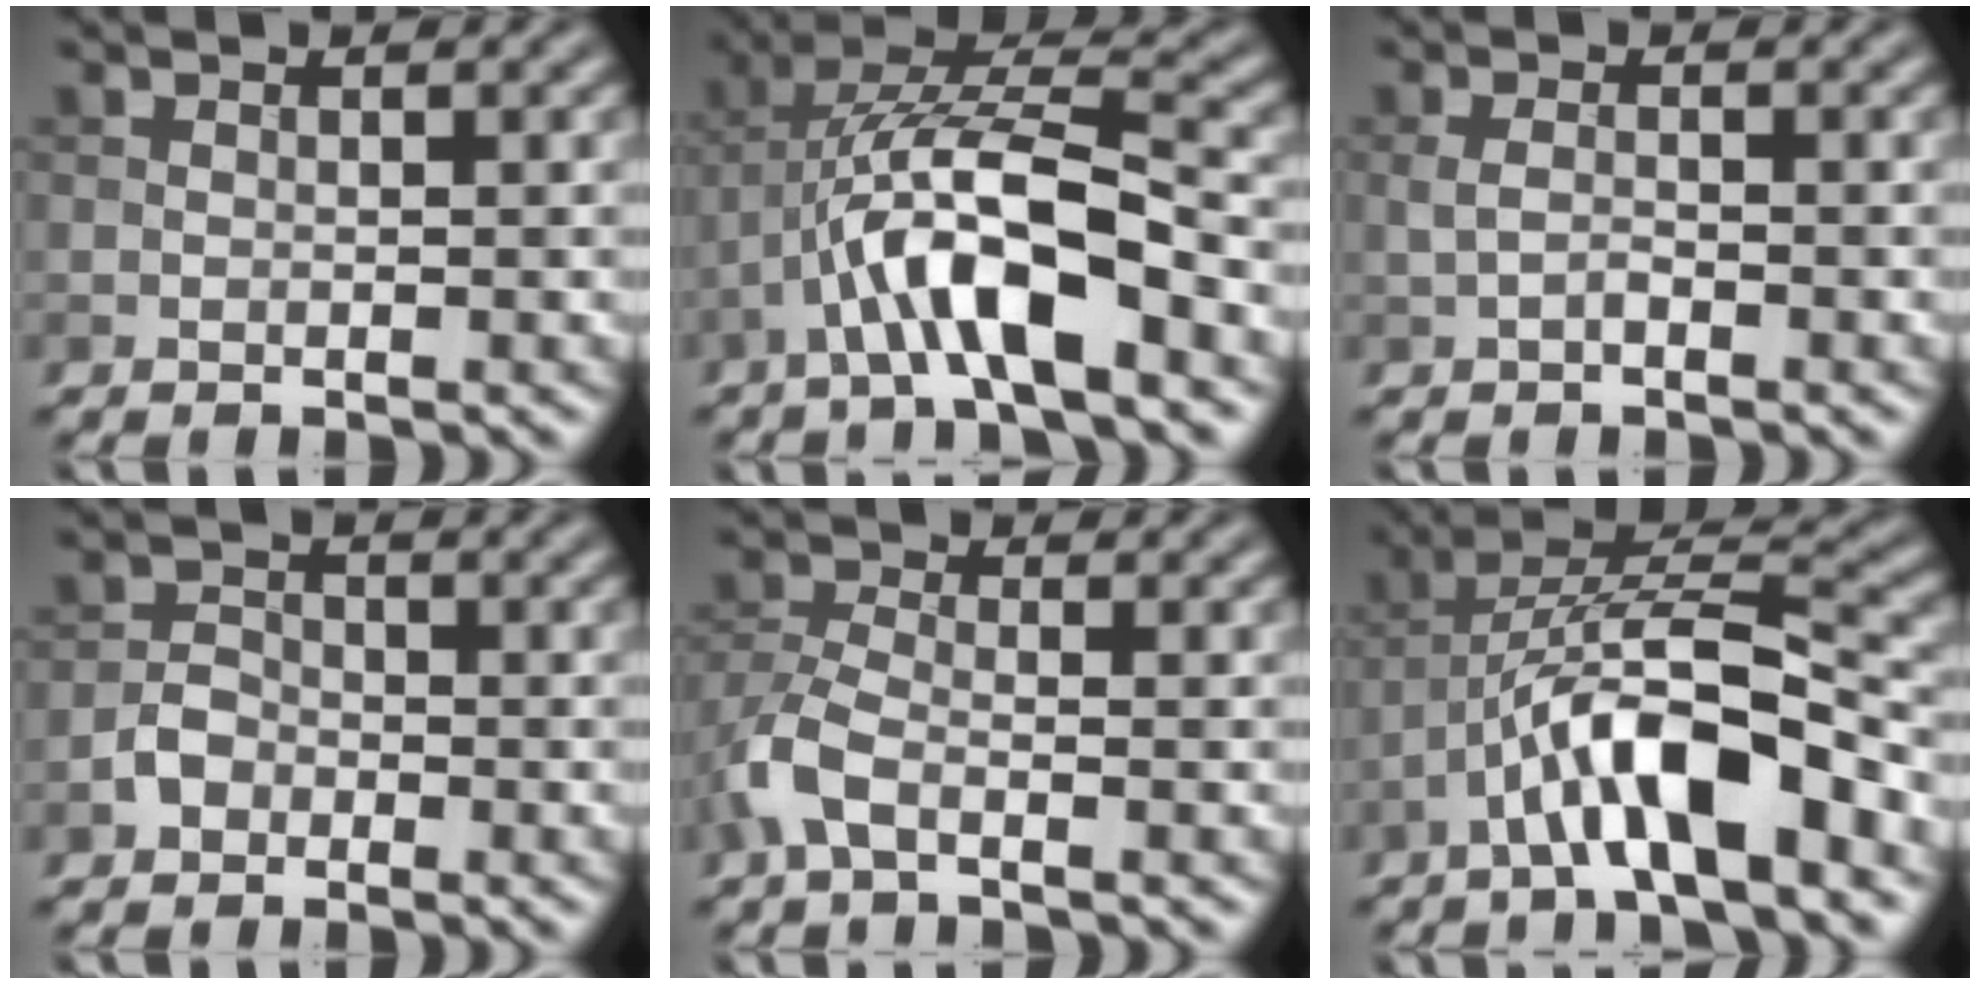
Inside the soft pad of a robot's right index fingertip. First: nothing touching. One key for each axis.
{"total": 8.6, "fx": -3.5, "fy": 2.5, "fz": 7.5, "tx": -0.139, "ty": 0.017, "tz": -0.065}
{"total": 1.1, "fx": -0.3, "fy": 0.4, "fz": 1.0, "tx": -0.025, "ty": 0.001, "tz": -0.010}
{"total": 1.9, "fx": -1.1, "fy": 1.3, "fz": 0.7, "tx": -0.011, "ty": 0.007, "tz": -0.024}
{"total": 3.7, "fx": -1.9, "fy": 1.5, "fz": 2.8, "tx": -0.072, "ty": 0.001, "tz": -0.053}
{"total": 8.8, "fx": -4.2, "fy": 2.1, "fz": 7.4, "tx": -0.127, "ty": 0.020, "tz": -0.074}